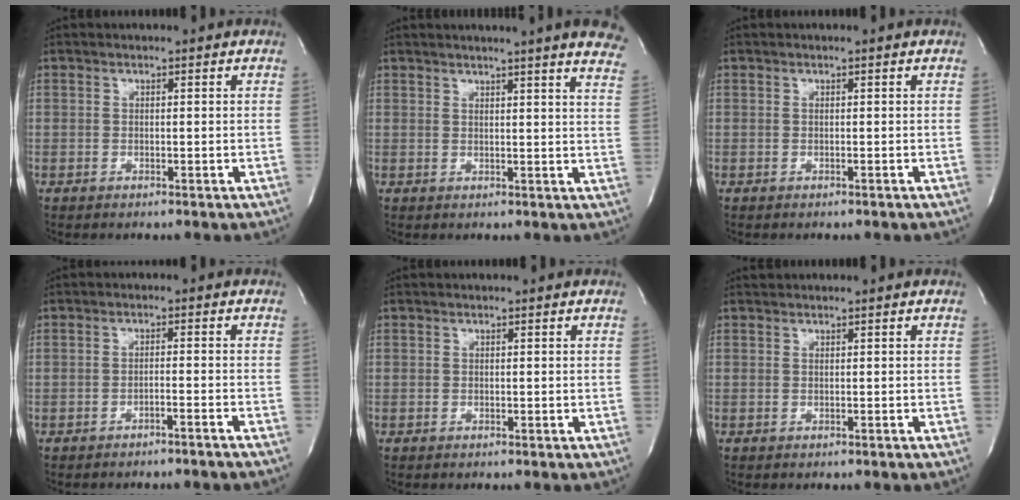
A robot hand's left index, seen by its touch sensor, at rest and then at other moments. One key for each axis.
{"total": 15.6, "fx": 13.6, "fy": 0.0, "fz": 7.7, "tx": -0.102, "ty": -0.034, "tz": 0.144}
{"total": 0.7, "fx": -0.5, "fy": -0.1, "fz": 0.5, "tx": 0.000, "ty": 0.005, "tz": -0.005}
{"total": 3.1, "fx": -2.6, "fy": -0.7, "fz": 1.5, "tx": -0.018, "ty": 0.008, "tz": -0.033}
{"total": 0.0}
{"total": 0.0}